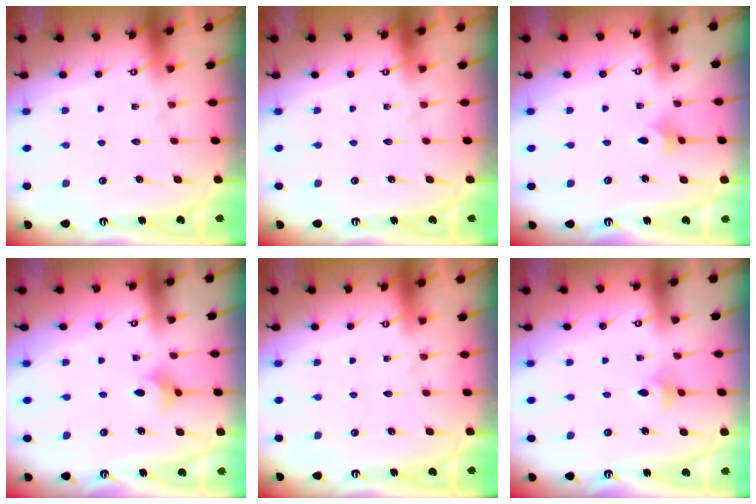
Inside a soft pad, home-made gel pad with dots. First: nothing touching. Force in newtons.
{"total": 0.0}
{"total": 2.3, "press": 2.2, "slide": 0.5}
{"total": 4.2, "press": 4.2, "slide": 0.7}
{"total": 0.0}
{"total": 2.9, "press": 2.9, "slide": 0.6}